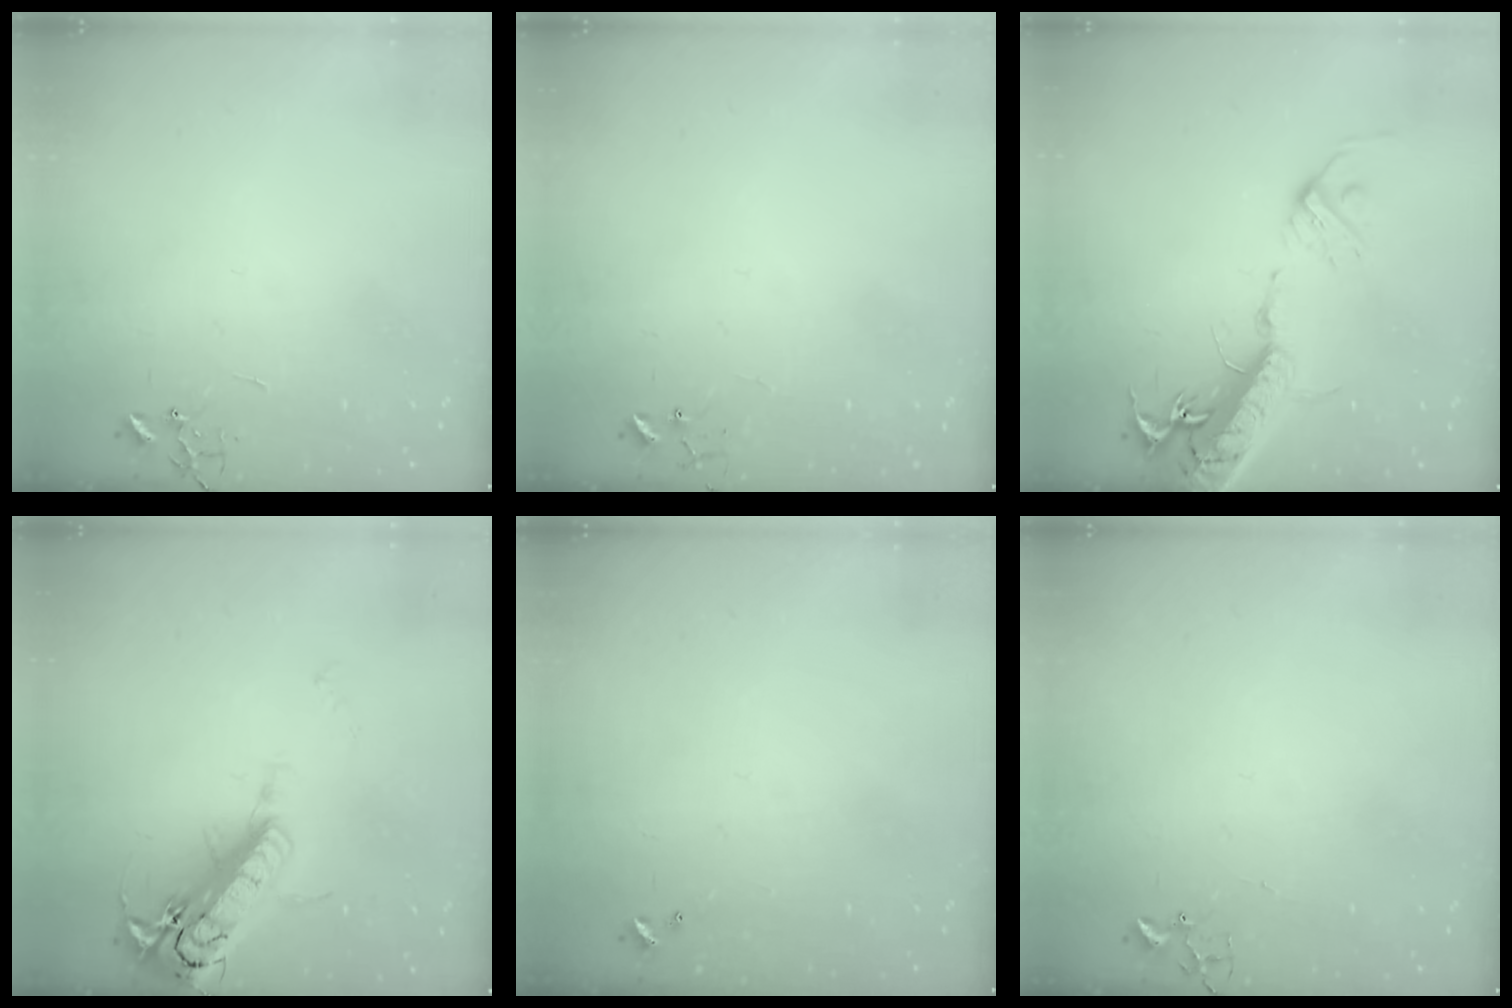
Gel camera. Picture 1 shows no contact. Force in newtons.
{"total": 6.1, "press": 6.0, "slide": 0.4}
{"total": 20.6, "press": 20.2, "slide": 4.3}
{"total": 21.3, "press": 20.9, "slide": 4.0}
{"total": 0.0}
{"total": 1.8, "press": 1.8, "slide": 0.2}